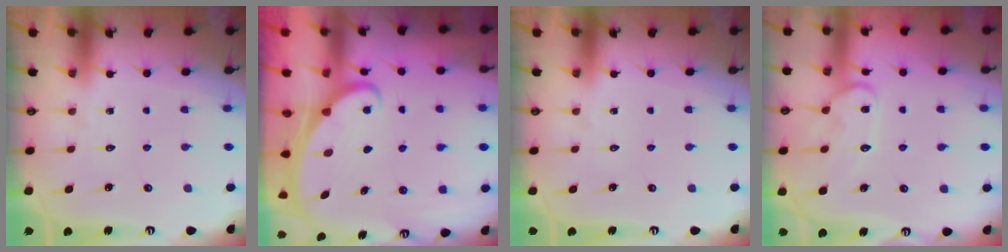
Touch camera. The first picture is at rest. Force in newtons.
{"total": 2.1, "press": 2.0, "slide": 0.3}
{"total": 0.0}
{"total": 11.5, "press": 11.5, "slide": 1.0}